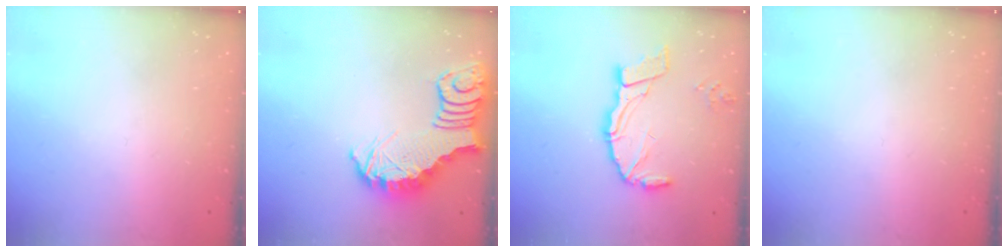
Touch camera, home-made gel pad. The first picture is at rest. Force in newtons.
{"total": 4.9, "press": 4.8, "slide": 0.7}
{"total": 12.1, "press": 12.0, "slide": 1.3}
{"total": 0.0}